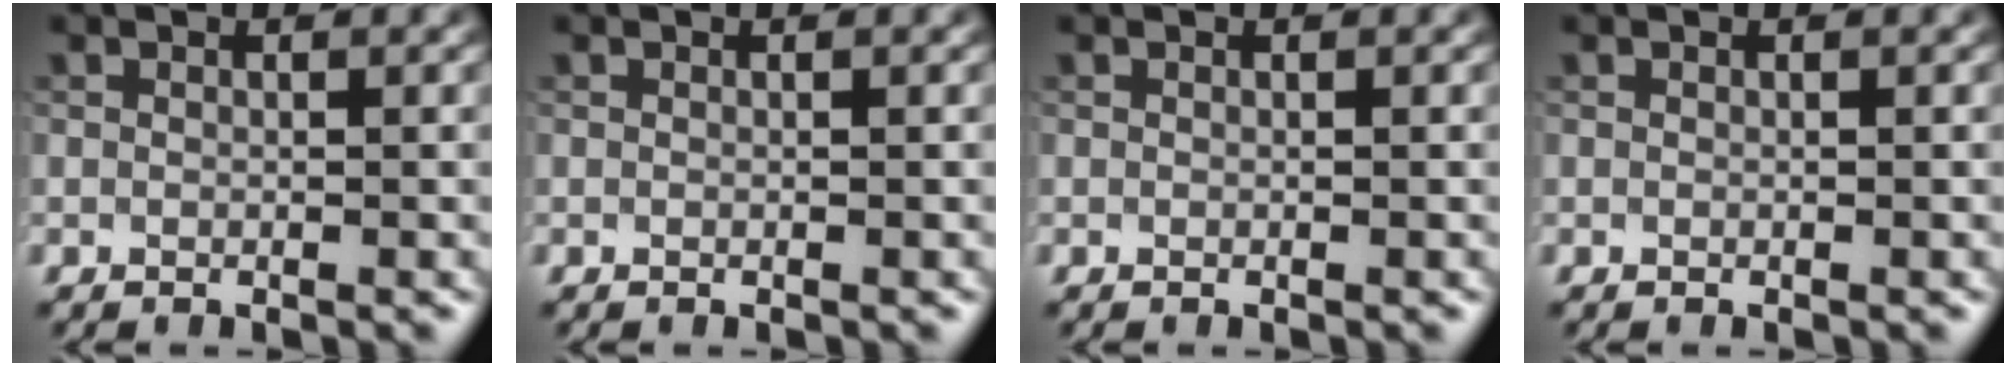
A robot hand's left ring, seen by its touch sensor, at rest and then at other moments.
{"total": 0.0}
{"total": 0.0}
{"total": 0.0}